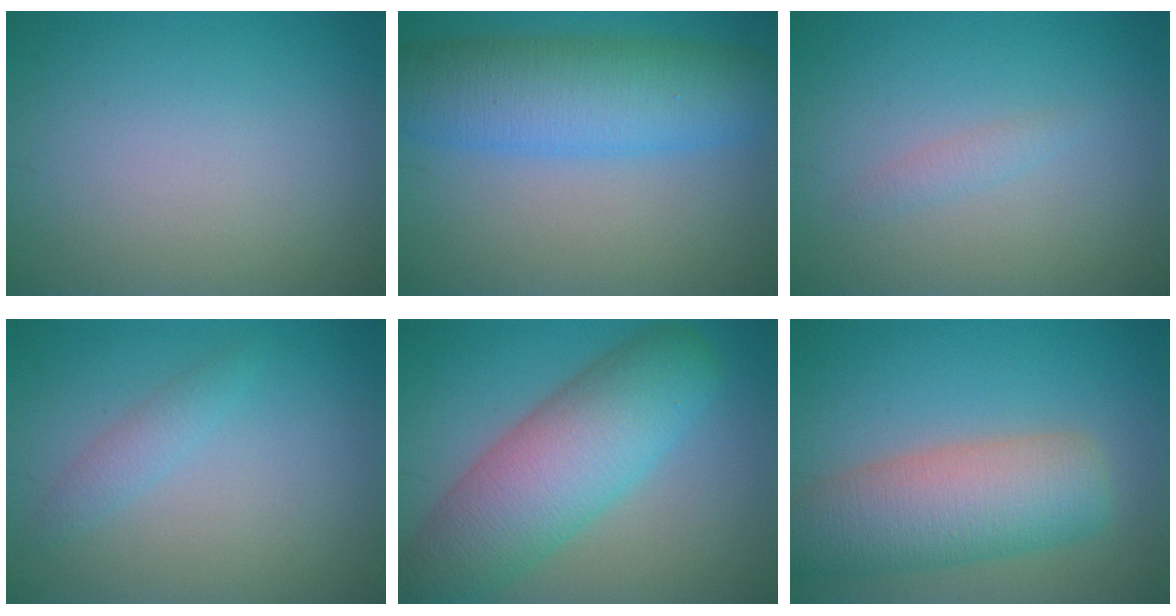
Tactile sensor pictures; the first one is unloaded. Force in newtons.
{"total": 8.8, "press": 8.8, "slide": 0.2}
{"total": 1.0, "press": 1.0, "slide": 0.0}
{"total": 1.5, "press": 1.5, "slide": 0.1}
{"total": 9.5, "press": 9.5, "slide": 0.5}
{"total": 8.1, "press": 8.1, "slide": 0.6}